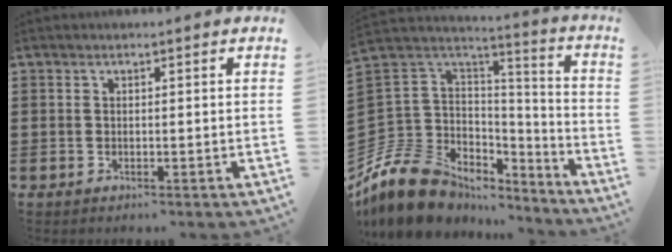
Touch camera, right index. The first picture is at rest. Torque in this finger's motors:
{"motor_torque": [-0.16, -0.01, 0.06, -0.21]}